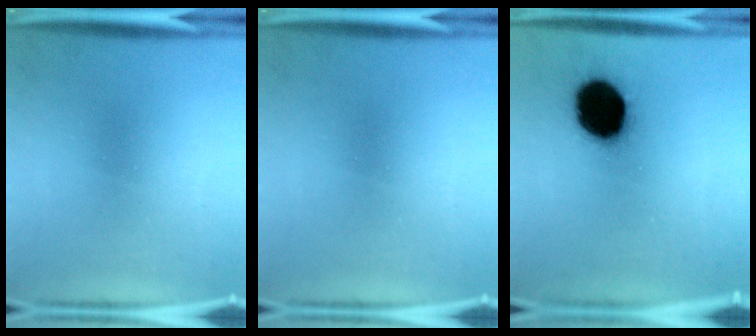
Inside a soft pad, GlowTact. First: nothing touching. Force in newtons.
{"total": 0.0}
{"total": 18.7}